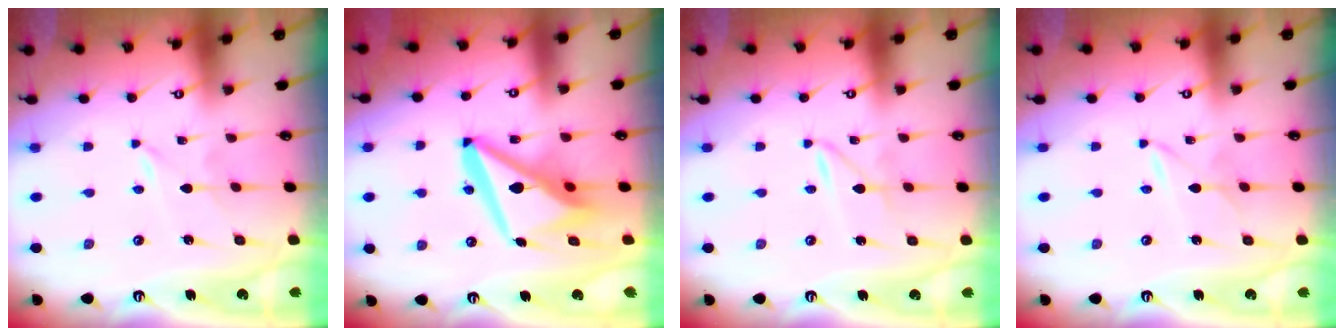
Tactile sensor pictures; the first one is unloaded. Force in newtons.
{"total": 15.0, "press": 14.9, "slide": 1.7}
{"total": 1.6, "press": 1.6, "slide": 0.0}
{"total": 2.3, "press": 2.3, "slide": 0.4}